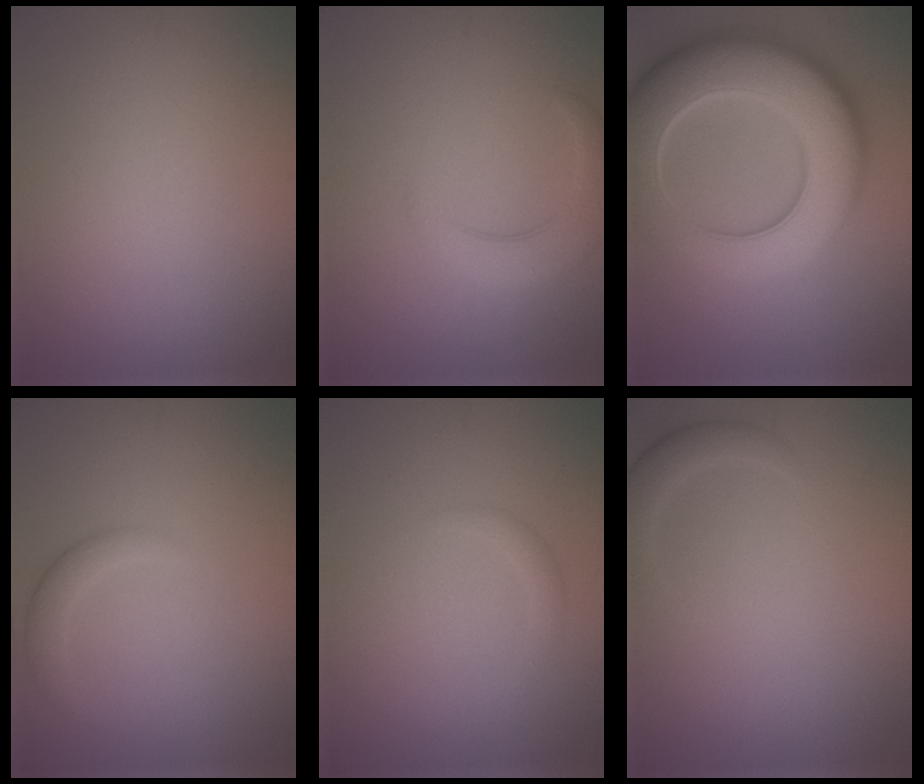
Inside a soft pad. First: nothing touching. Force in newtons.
{"total": 3.7, "press": 3.7, "slide": 0.2}
{"total": 12.8, "press": 12.8, "slide": 0.5}
{"total": 1.8, "press": 1.8, "slide": 0.2}
{"total": 1.0, "press": 1.0, "slide": 0.1}
{"total": 2.0, "press": 2.0, "slide": 0.2}